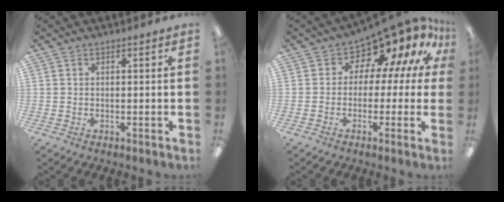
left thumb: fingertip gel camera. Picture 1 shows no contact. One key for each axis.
{"total": 10.3, "fx": 8.1, "fy": 4.4, "fz": 4.7, "tx": -0.081, "ty": -0.076, "tz": 0.140}